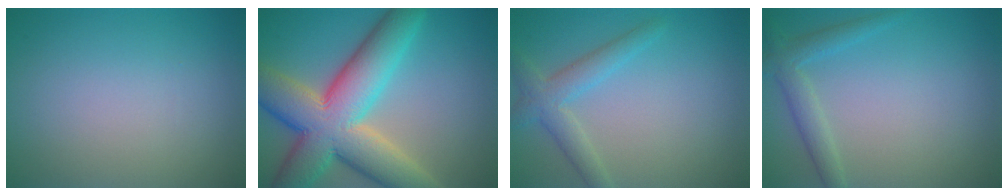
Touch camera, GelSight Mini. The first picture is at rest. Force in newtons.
{"total": 12.9, "press": 12.9, "slide": 1.0}
{"total": 3.1, "press": 3.1, "slide": 0.3}
{"total": 2.4, "press": 2.4, "slide": 0.2}